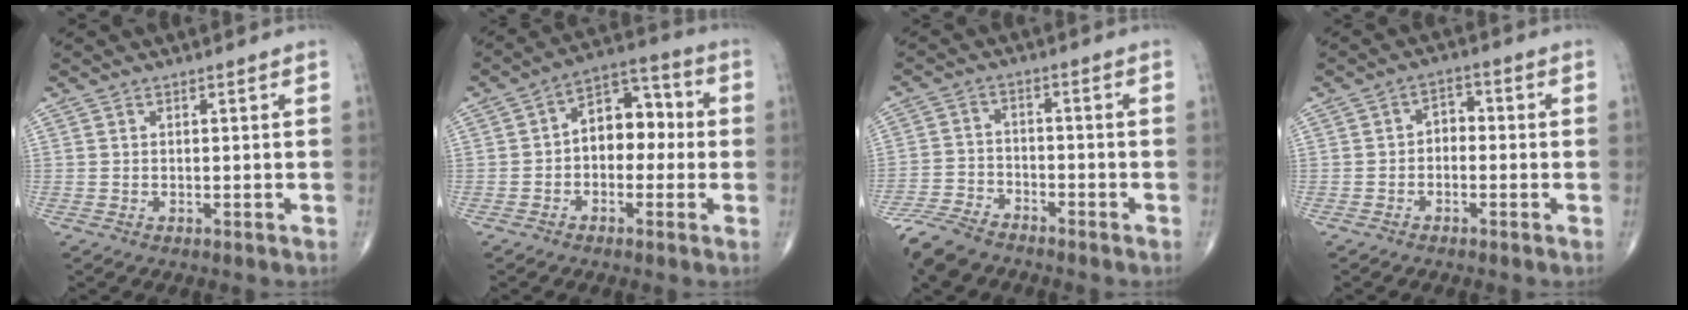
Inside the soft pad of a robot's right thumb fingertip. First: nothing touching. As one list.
[{"total": 10.0, "force": [-0.2, 6.7, 7.4], "torque": [-0.075, 0.039, -0.017]}, {"total": 8.9, "force": [-7.4, 3.5, 3.3], "torque": [-0.067, 0.014, -0.144]}, {"total": 3.3, "force": [-0.7, 2.4, 2.2], "torque": [-0.018, 0.020, -0.025]}]